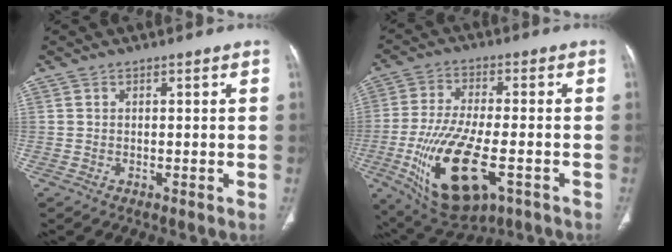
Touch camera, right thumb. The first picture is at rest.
{"total": 18.2, "force": [-6.2, 7.5, 15.4], "torque": [-0.304, 0.000, -0.090]}